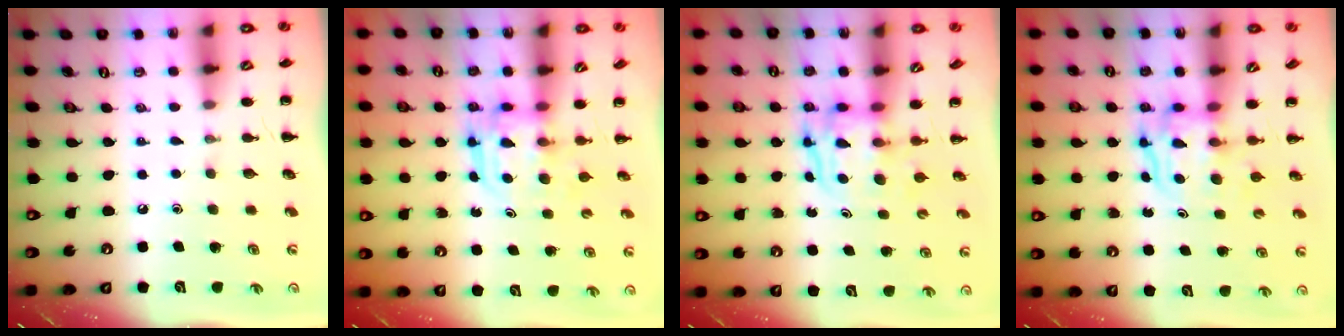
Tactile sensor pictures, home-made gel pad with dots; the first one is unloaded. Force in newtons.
{"total": 3.0, "press": 3.0, "slide": 0.2}
{"total": 3.9, "press": 3.9, "slide": 0.4}
{"total": 3.5, "press": 3.4, "slide": 0.3}